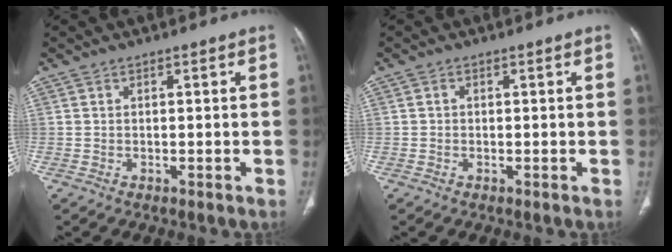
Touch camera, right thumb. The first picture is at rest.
{"total": 0.6, "force": [0.0, 0.5, 0.2], "torque": [-0.001, 0.002, -0.002]}